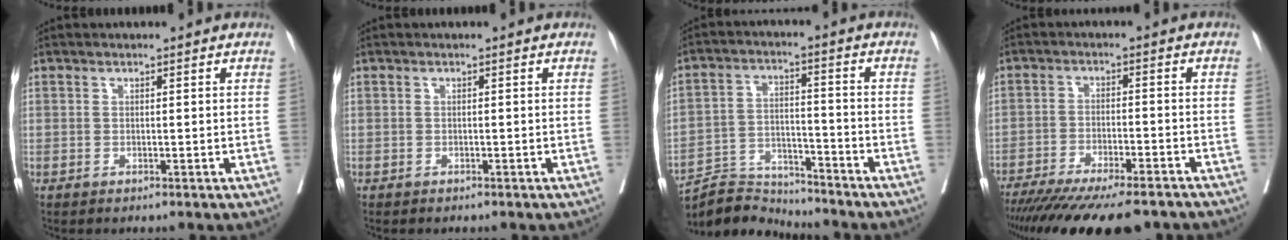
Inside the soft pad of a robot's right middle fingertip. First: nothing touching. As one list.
[{"total": 0.6, "force": [-0.5, 0.3, 0.2], "torque": [-0.008, 0.001, -0.009]}, {"total": 8.8, "force": [-8.7, 0.9, -0.7], "torque": [0.007, 0.015, -0.160]}, {"total": 19.6, "force": [-16.8, 3.1, 9.7], "torque": [-0.149, -0.035, -0.241]}]